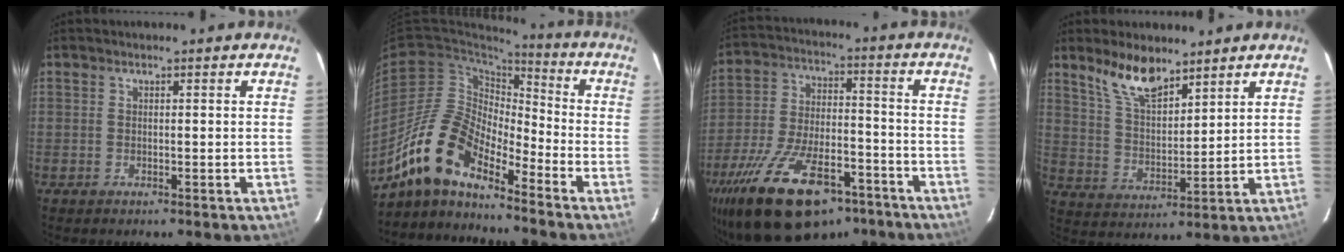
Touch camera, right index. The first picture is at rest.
{"total": 14.2, "force": [-11.4, 4.4, 7.4], "torque": [-0.134, 0.006, -0.231]}
{"total": 25.6, "force": [-17.1, 11.5, 15.2], "torque": [-0.303, -0.023, -0.261]}
{"total": 9.4, "force": [7.1, 3.3, 5.2], "torque": [-0.096, 0.004, 0.142]}